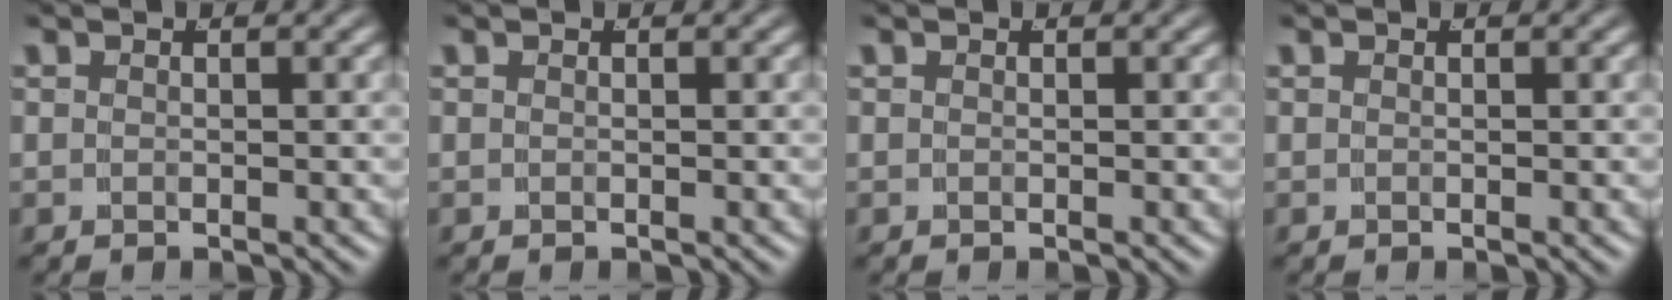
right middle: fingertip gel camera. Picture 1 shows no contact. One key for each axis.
{"total": 0.0}
{"total": 0.0}
{"total": 0.0}